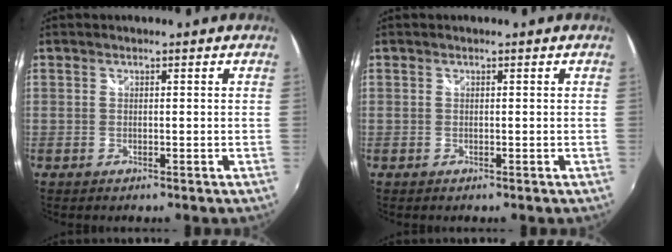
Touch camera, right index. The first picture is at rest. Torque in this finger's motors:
{"motor_torque": [0.00, 0.00, 0.00, 0.00]}